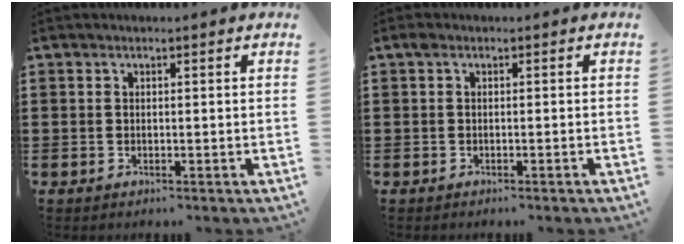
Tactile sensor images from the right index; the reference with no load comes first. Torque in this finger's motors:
{"motor_torque": [-0.05, -0.10, 0.19, 0.01]}